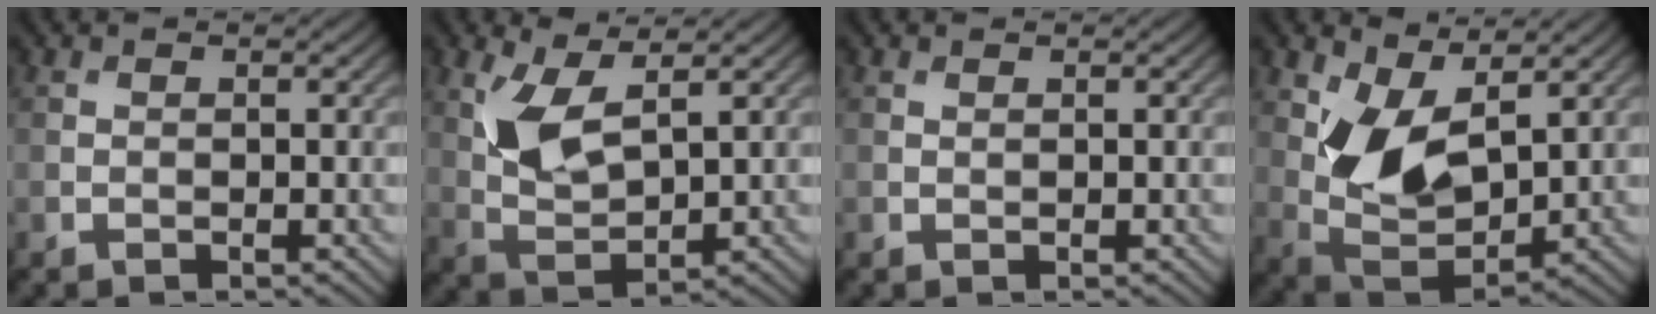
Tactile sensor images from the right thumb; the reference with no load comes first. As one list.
[{"total": 6.9, "force": [2.8, 2.9, 5.6], "torque": [-0.126, -0.005, 0.057]}, {"total": 0.0}, {"total": 8.2, "force": [3.2, 4.3, 6.2], "torque": [-0.132, -0.012, 0.063]}]